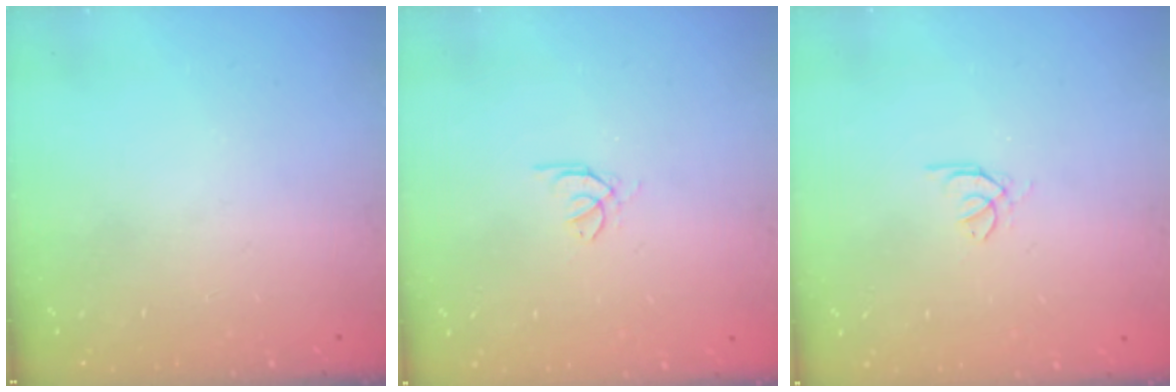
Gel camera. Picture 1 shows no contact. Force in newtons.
{"total": 0.6, "press": 0.4, "slide": 0.3}
{"total": 0.6, "press": 0.4, "slide": 0.3}